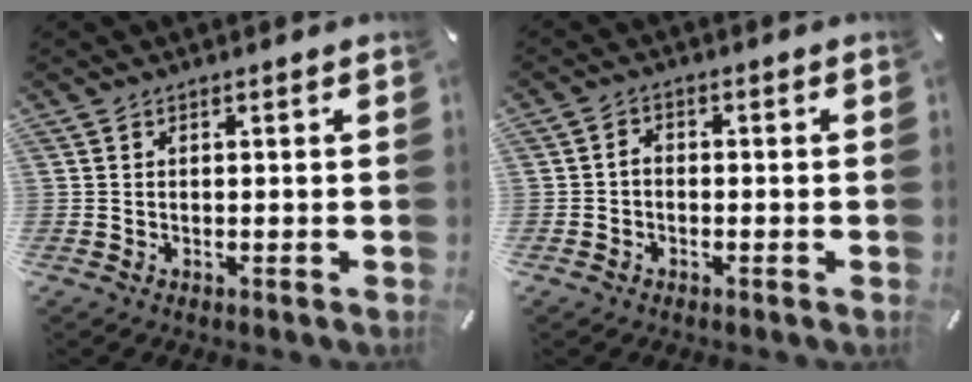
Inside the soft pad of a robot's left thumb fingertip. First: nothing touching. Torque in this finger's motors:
{"motor_torque": [0.15, -0.30, 0.03, -0.11, -0.03]}